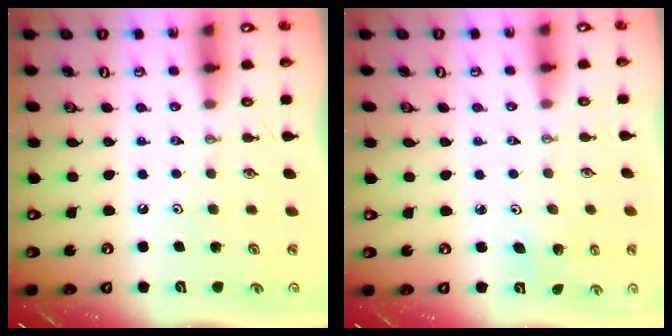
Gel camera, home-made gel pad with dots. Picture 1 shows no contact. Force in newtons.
{"total": 2.3, "press": 2.3, "slide": 0.2}